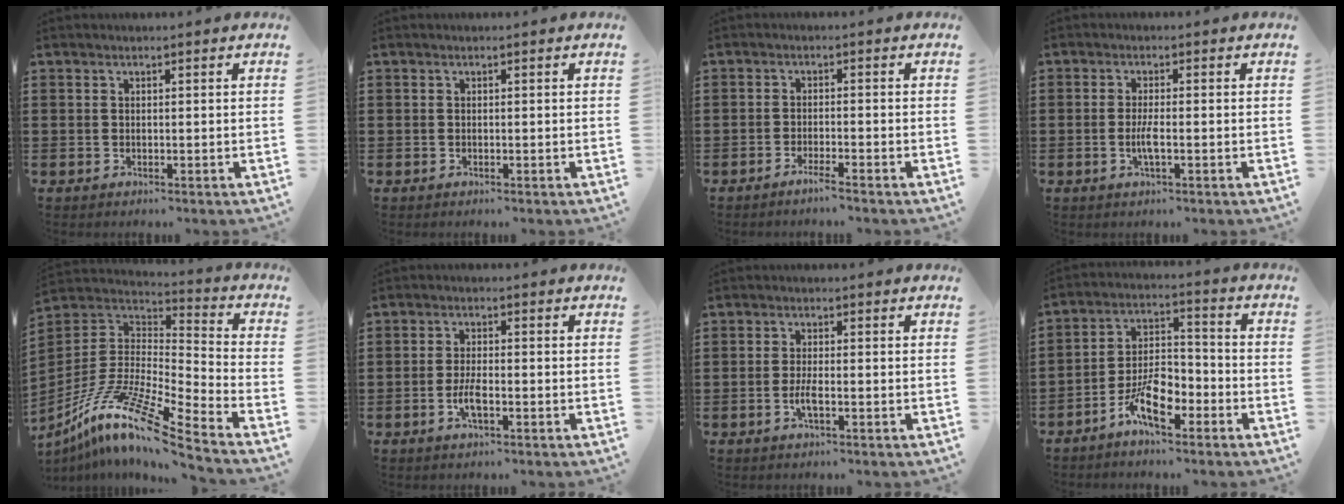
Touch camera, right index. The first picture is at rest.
{"total": 0.0}
{"total": 2.0, "force": [-1.7, -0.2, 1.0], "torque": [-0.016, -0.002, -0.031]}
{"total": 3.1, "force": [-0.9, 0.3, 2.9], "torque": [-0.067, -0.008, -0.020]}
{"total": 12.7, "force": [-8.7, 1.6, 9.1], "torque": [-0.188, 0.000, -0.174]}
{"total": 3.4, "force": [-1.4, 0.9, 3.0], "torque": [-0.066, -0.004, -0.028]}
{"total": 2.7, "force": [-1.0, 0.4, 2.5], "torque": [-0.051, -0.004, -0.020]}
{"total": 8.7, "force": [-5.2, 3.6, 6.0], "torque": [-0.118, 0.009, -0.092]}